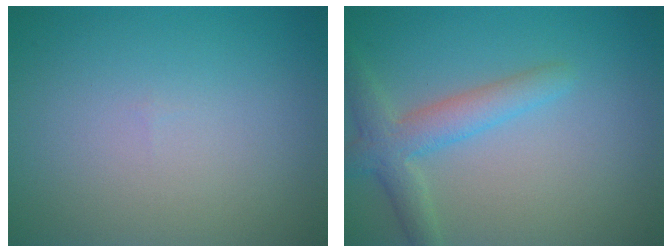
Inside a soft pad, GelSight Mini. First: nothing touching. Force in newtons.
{"total": 3.6, "press": 3.6, "slide": 0.0}